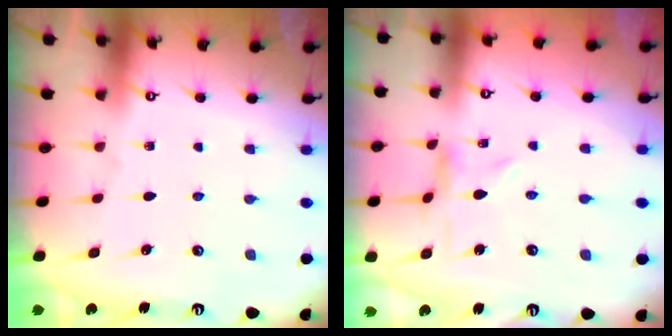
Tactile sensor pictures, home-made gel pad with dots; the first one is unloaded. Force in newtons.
{"total": 1.2, "press": 1.1, "slide": 0.3}